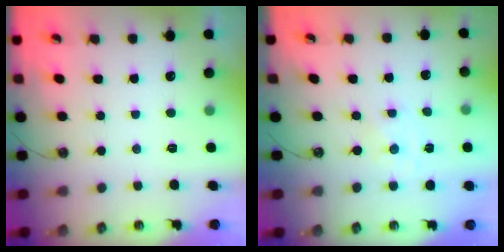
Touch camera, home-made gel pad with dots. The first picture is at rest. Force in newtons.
{"total": 0.0}